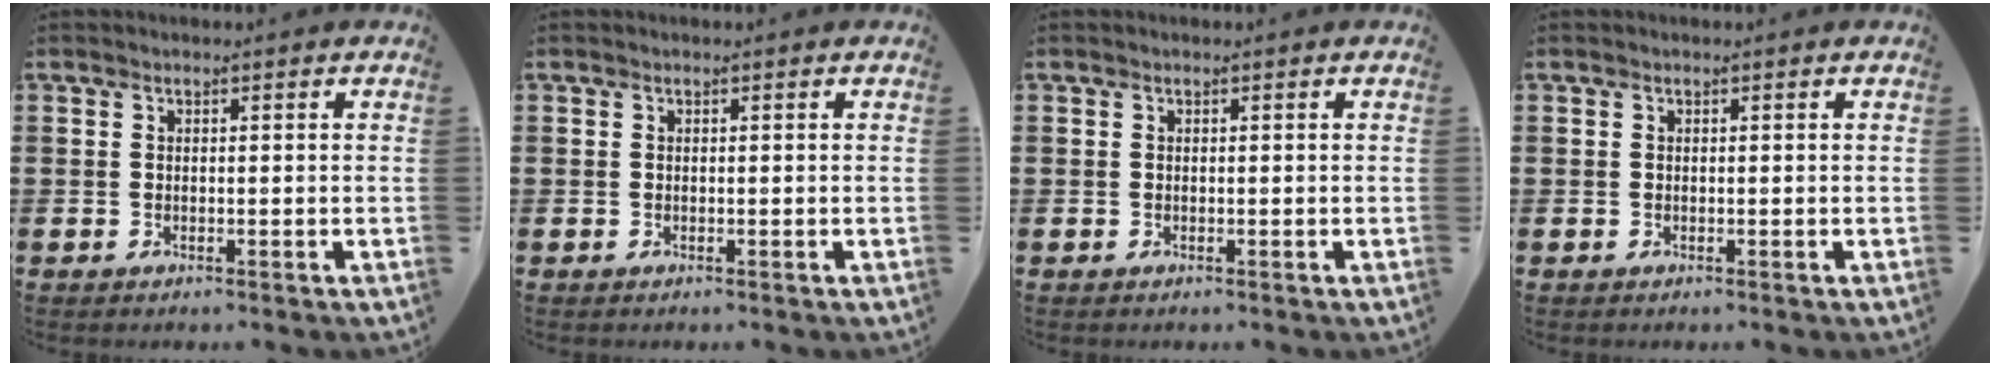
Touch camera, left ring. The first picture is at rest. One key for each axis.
{"total": 0.0}
{"total": 0.0}
{"total": 0.0}